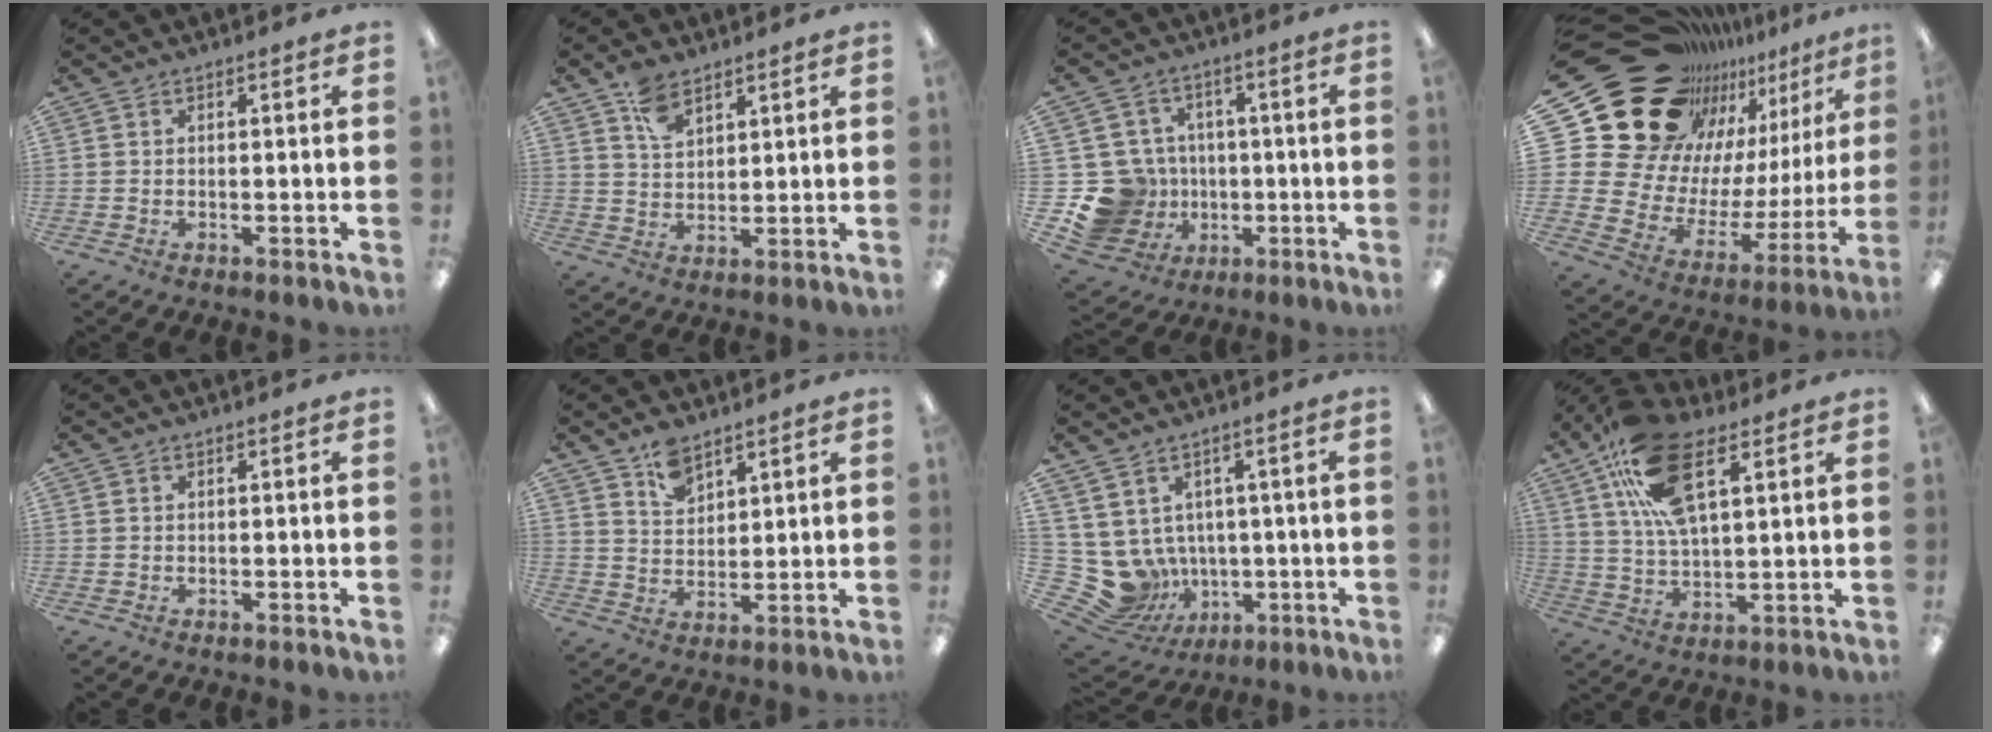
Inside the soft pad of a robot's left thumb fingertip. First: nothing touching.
{"total": 6.5, "force": [4.5, 3.5, 3.1], "torque": [-0.058, -0.014, 0.084]}
{"total": 14.6, "force": [-2.6, 13.5, 4.9], "torque": [-0.124, 0.017, -0.029]}
{"total": 24.8, "force": [16.8, 15.7, 9.4], "torque": [-0.147, -0.146, 0.347]}
{"total": 0.0}
{"total": 6.4, "force": [5.1, 3.2, 2.2], "torque": [-0.042, -0.025, 0.095]}
{"total": 9.2, "force": [0.1, 8.9, 2.5], "torque": [-0.105, -0.021, 0.015]}
{"total": 18.1, "force": [9.4, 8.3, 13.1], "torque": [-0.244, -0.018, 0.166]}